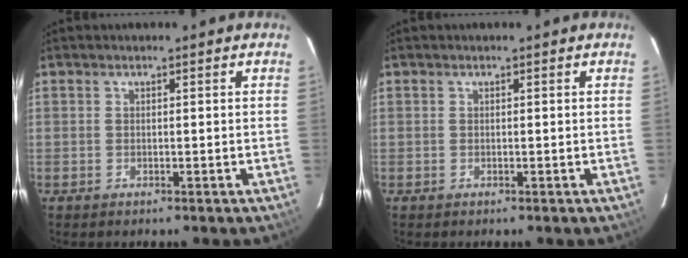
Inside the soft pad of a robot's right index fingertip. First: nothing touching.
{"total": 0.0}